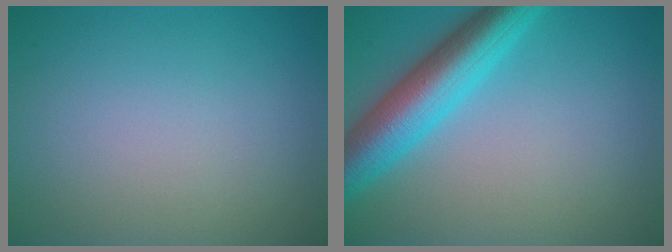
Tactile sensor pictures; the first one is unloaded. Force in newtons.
{"total": 6.9, "press": 6.9, "slide": 0.2}